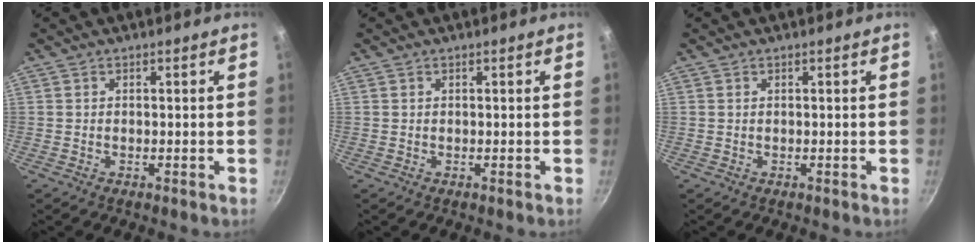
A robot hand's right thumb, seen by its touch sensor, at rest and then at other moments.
{"total": 0.0}
{"total": 0.0}